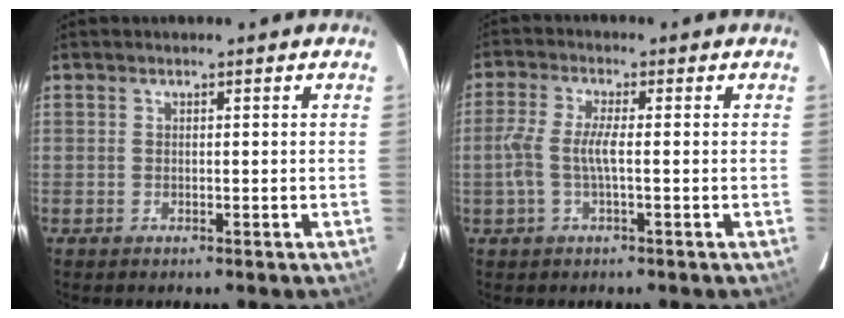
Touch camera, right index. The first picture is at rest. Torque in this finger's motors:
{"motor_torque": [0.17, 0.11, 0.05, 0.06]}